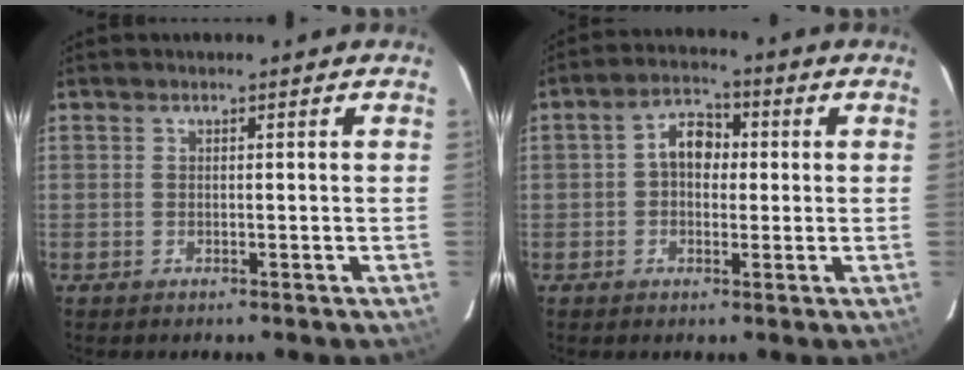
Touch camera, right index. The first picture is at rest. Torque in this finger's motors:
{"motor_torque": [0.68, -0.12, 0.17, 0.09]}